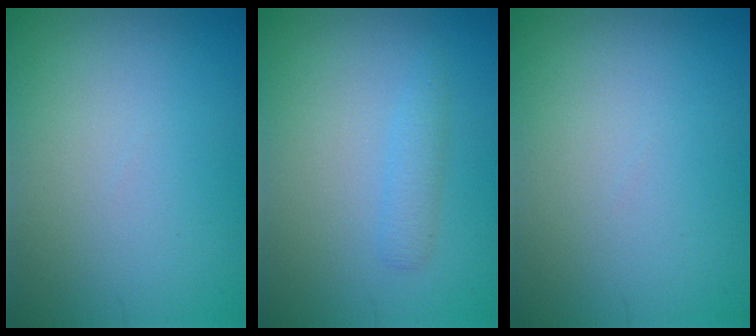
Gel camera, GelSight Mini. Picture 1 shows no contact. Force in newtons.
{"total": 1.4, "press": 1.4, "slide": 0.1}
{"total": 0.0}